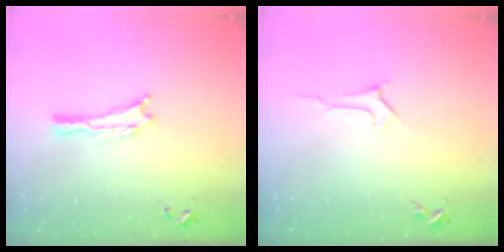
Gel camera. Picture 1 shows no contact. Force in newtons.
{"total": 2.8, "press": 2.8, "slide": 0.4}